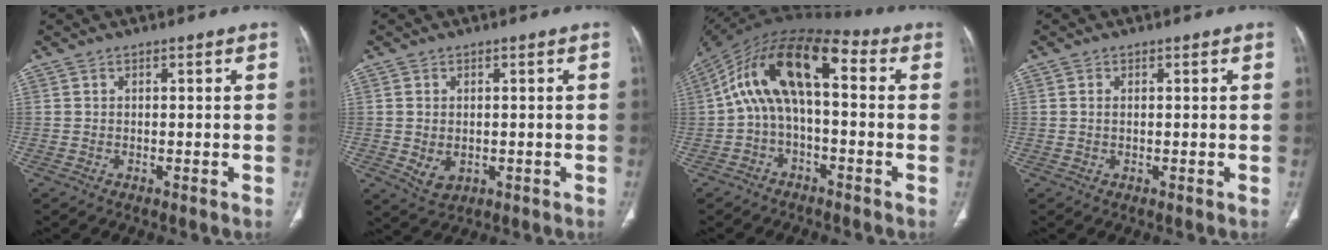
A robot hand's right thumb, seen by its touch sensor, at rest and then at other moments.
{"total": 4.1, "force": [-0.4, 3.0, 2.7], "torque": [-0.044, -0.005, 0.007]}
{"total": 15.0, "force": [1.0, 7.5, 12.9], "torque": [-0.225, 0.054, 0.005]}
{"total": 0.8, "force": [0.2, 0.4, 0.6], "torque": [-0.017, 0.004, 0.007]}